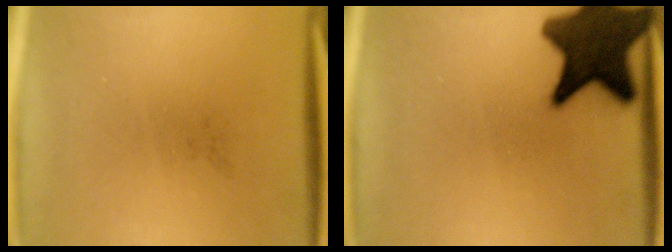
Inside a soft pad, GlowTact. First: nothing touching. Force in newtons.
{"total": 15.7}